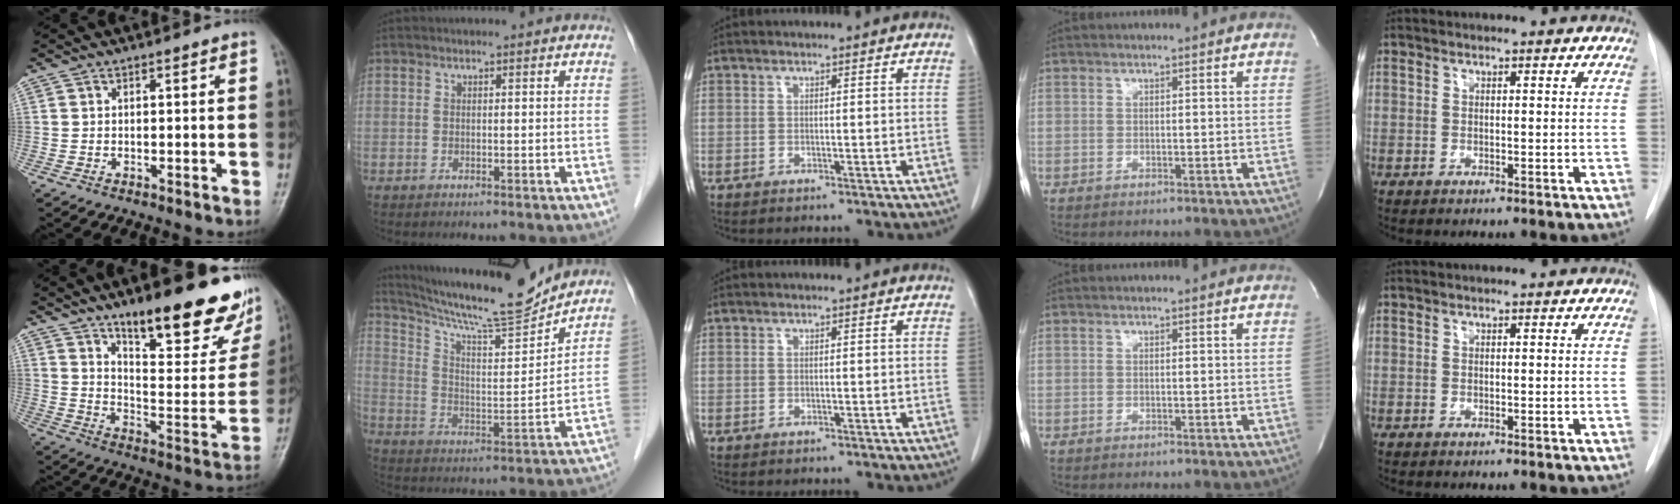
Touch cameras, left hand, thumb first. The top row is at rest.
{"thumb": {"total": 25.5, "force": [16.5, 8.1, 17.7], "torque": [-0.196, -0.083, 0.244]}, "index": {"total": 16.7, "force": [15.6, 0.0, 5.8], "torque": [-0.110, -0.021, 0.253]}}